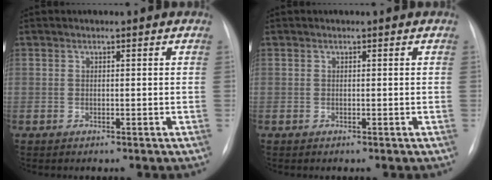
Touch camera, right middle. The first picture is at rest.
{"total": 0.0}